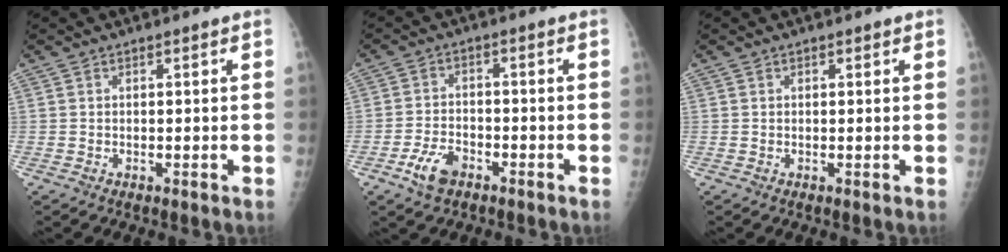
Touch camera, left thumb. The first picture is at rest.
{"total": 5.7, "force": [-3.3, 3.3, 3.3], "torque": [-0.061, 0.017, -0.060]}
{"total": 0.7, "force": [0.4, 0.4, 0.3], "torque": [-0.002, -0.001, 0.002]}